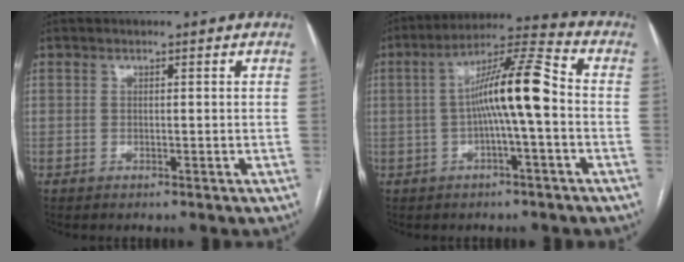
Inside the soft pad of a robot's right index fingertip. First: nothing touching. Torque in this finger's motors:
{"motor_torque": [1.55, -0.20, 0.73, 0.21]}